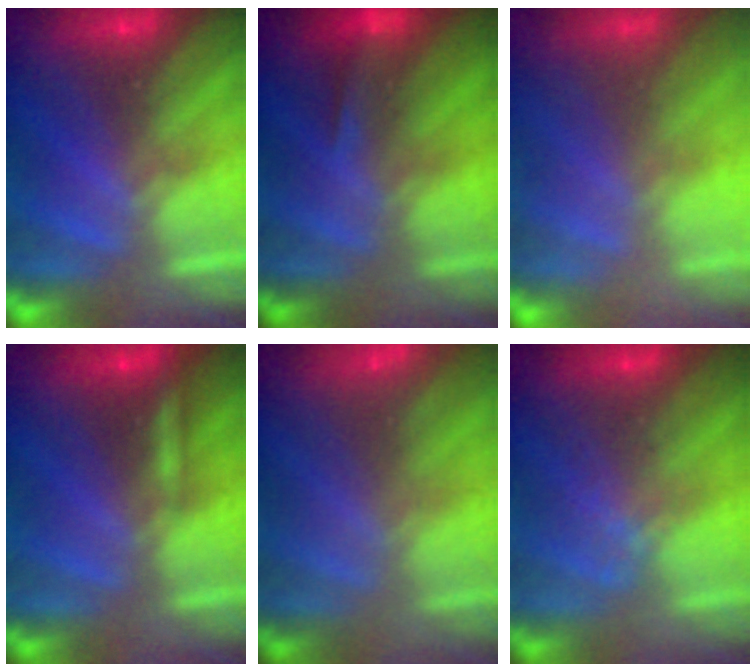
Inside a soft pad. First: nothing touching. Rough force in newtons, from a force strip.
{"total": 4.9}
{"total": 2.2}
{"total": 2.2}
{"total": 3.2}
{"total": 1.3}